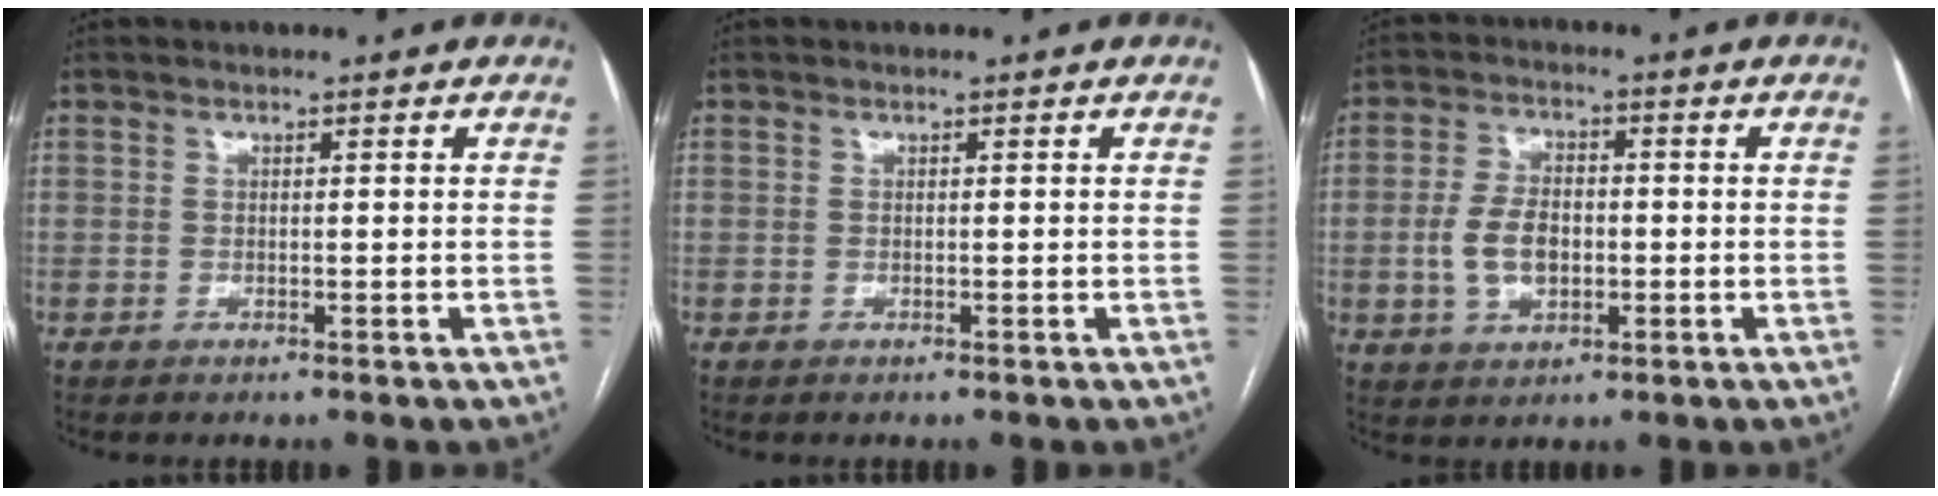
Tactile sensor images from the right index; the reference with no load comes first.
{"total": 0.0}
{"total": 7.2, "force": [-1.0, 4.3, 5.7], "torque": [-0.123, 0.010, -0.013]}